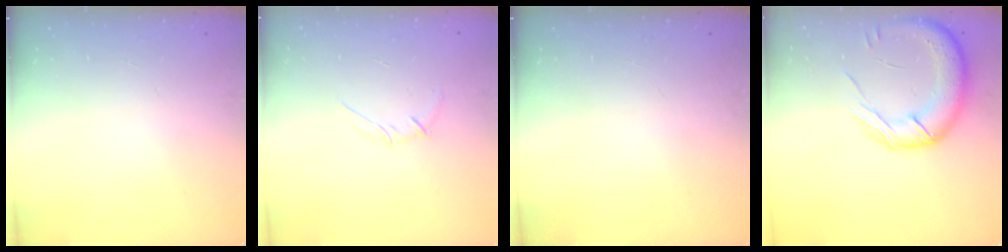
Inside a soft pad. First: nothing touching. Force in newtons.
{"total": 2.7, "press": 2.6, "slide": 0.8}
{"total": 0.0}
{"total": 16.8, "press": 16.4, "slide": 3.4}